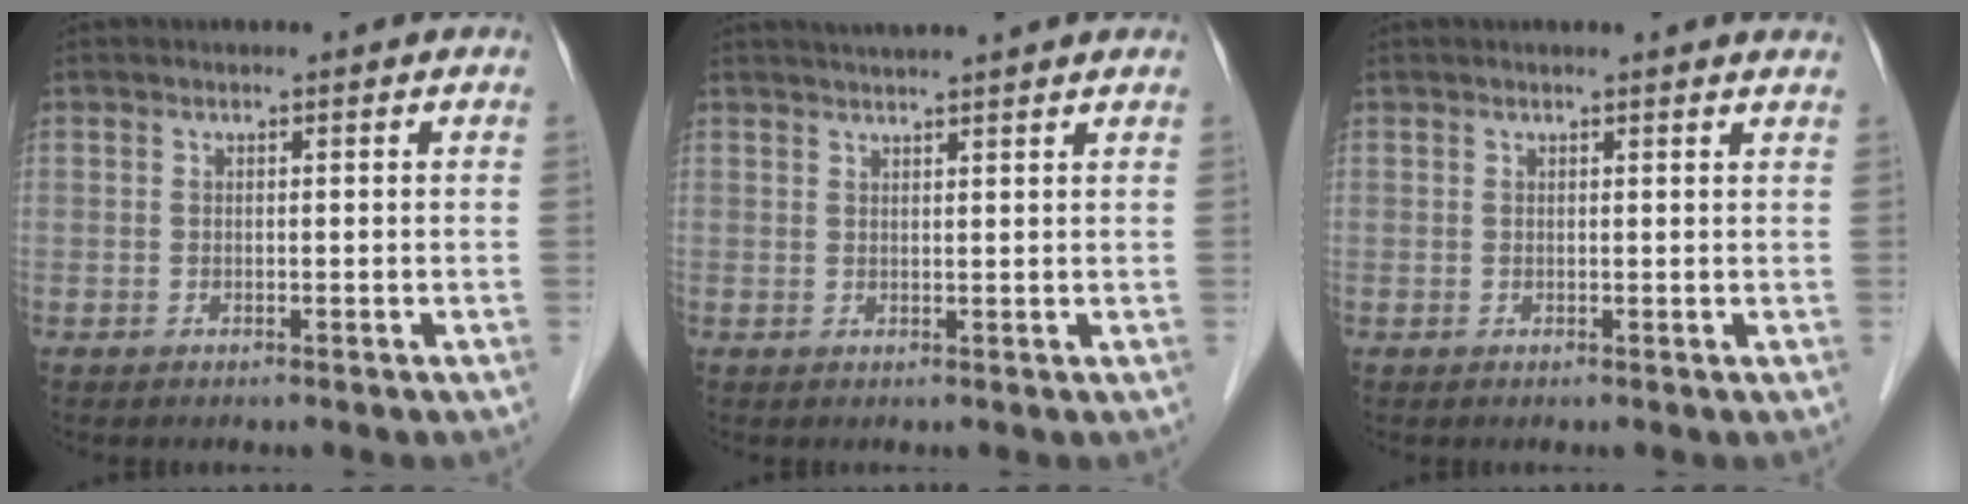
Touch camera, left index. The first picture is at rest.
{"total": 6.2, "force": [5.5, -0.7, 2.6], "torque": [-0.036, 0.030, 0.070]}
{"total": 3.5, "force": [3.3, -0.2, 1.1], "torque": [-0.014, 0.003, 0.025]}